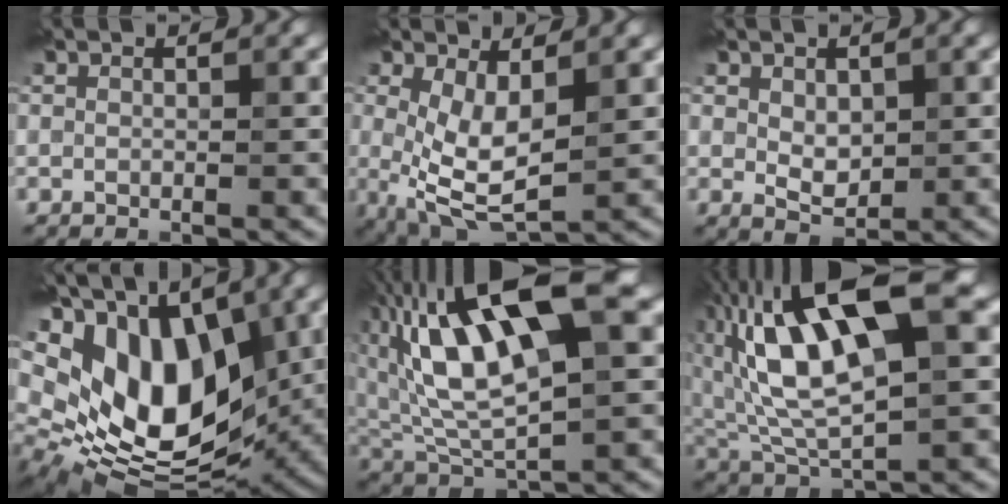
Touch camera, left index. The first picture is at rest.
{"total": 5.6, "force": [0.4, 2.3, 5.1], "torque": [-0.109, -0.012, 0.010]}
{"total": 2.3, "force": [0.5, 1.5, 1.6], "torque": [-0.027, -0.006, 0.015]}
{"total": 15.8, "force": [4.2, 9.5, 11.9], "torque": [-0.211, 0.013, 0.077]}
{"total": 13.4, "force": [3.6, 5.6, 11.6], "torque": [-0.223, 0.016, 0.062]}
{"total": 13.4, "force": [3.2, 5.8, 11.6], "torque": [-0.228, 0.016, 0.059]}